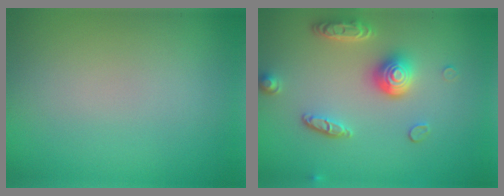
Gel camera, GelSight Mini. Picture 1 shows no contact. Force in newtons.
{"total": 4.7, "press": 3.6, "slide": 2.9}